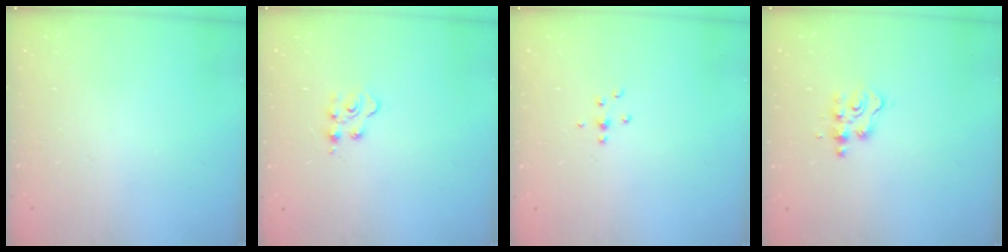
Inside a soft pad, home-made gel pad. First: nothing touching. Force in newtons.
{"total": 4.0, "press": 3.9, "slide": 0.6}
{"total": 4.9, "press": 4.8, "slide": 1.1}
{"total": 3.3, "press": 3.3, "slide": 0.5}